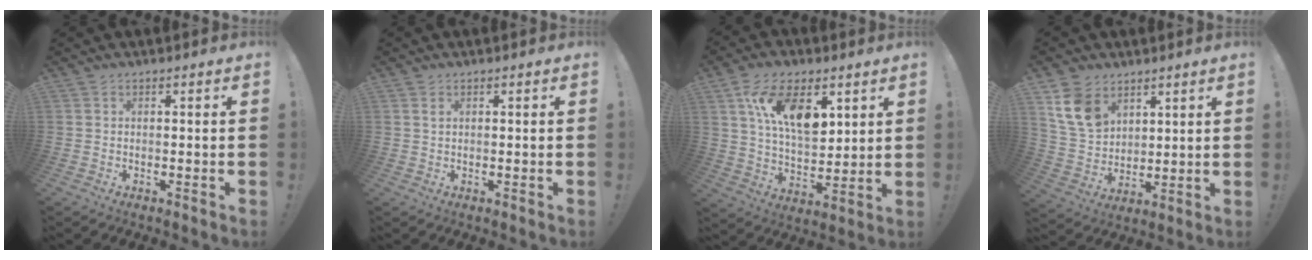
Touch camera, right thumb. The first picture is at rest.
{"total": 1.0, "force": [0.5, 0.5, 0.7], "torque": [-0.006, -0.003, 0.007]}
{"total": 15.7, "force": [7.4, 8.7, 10.8], "torque": [-0.177, -0.020, 0.137]}
{"total": 12.6, "force": [6.9, 8.9, 5.6], "torque": [-0.102, -0.028, 0.143]}